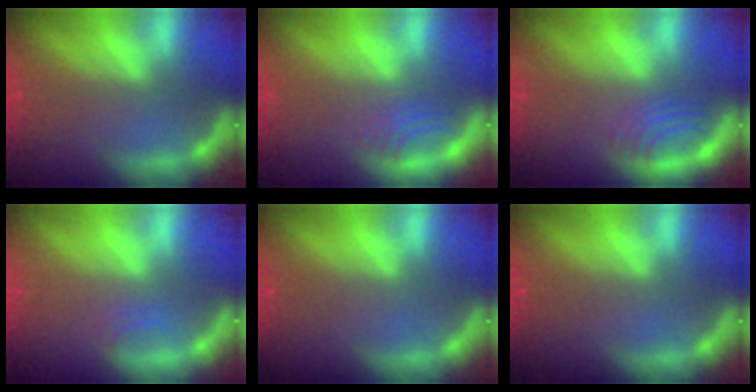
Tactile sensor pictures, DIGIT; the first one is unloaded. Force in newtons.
{"total": 2.0}
{"total": 2.9}
{"total": 0.9}
{"total": 0.0}
{"total": 0.0}